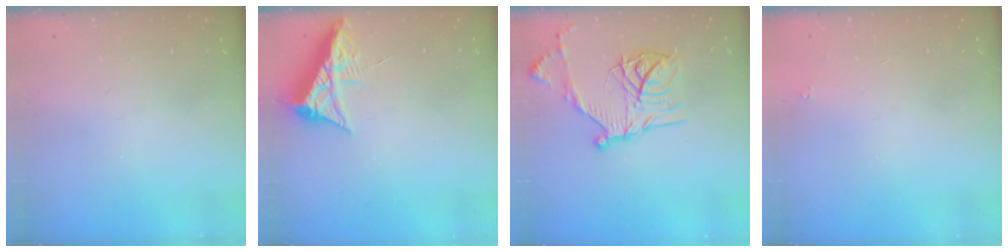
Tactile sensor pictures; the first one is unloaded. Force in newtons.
{"total": 7.1, "press": 7.1, "slide": 0.8}
{"total": 19.9, "press": 19.8, "slide": 1.5}
{"total": 1.6, "press": 1.5, "slide": 0.2}